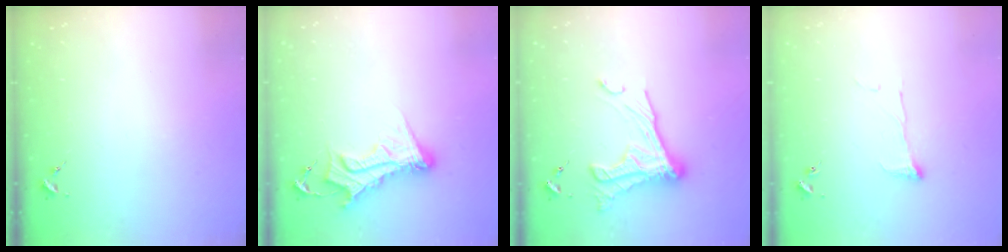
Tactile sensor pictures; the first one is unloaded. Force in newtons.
{"total": 10.5, "press": 10.4, "slide": 1.1}
{"total": 16.7, "press": 16.6, "slide": 1.1}
{"total": 5.8, "press": 5.8, "slide": 0.5}